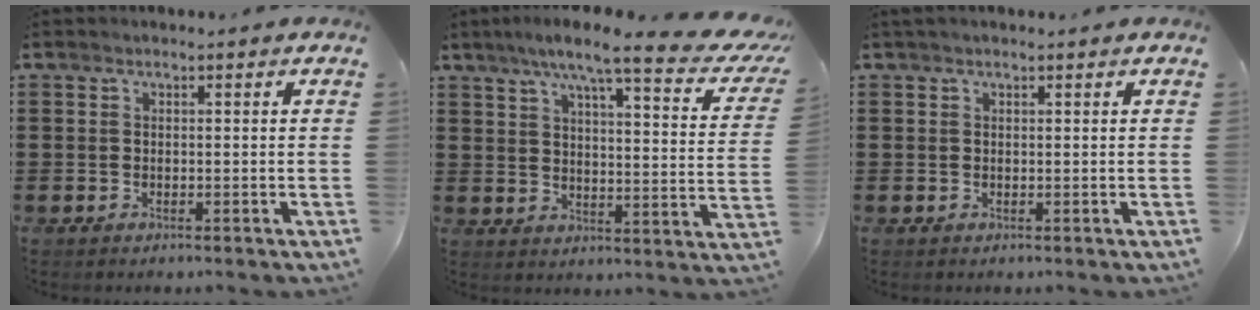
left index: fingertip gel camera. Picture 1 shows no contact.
{"total": 9.5, "force": [7.1, 0.8, 6.3], "torque": [-0.121, -0.041, 0.112]}
{"total": 0.6, "force": [0.4, 0.4, 0.2], "torque": [-0.006, 0.004, 0.007]}